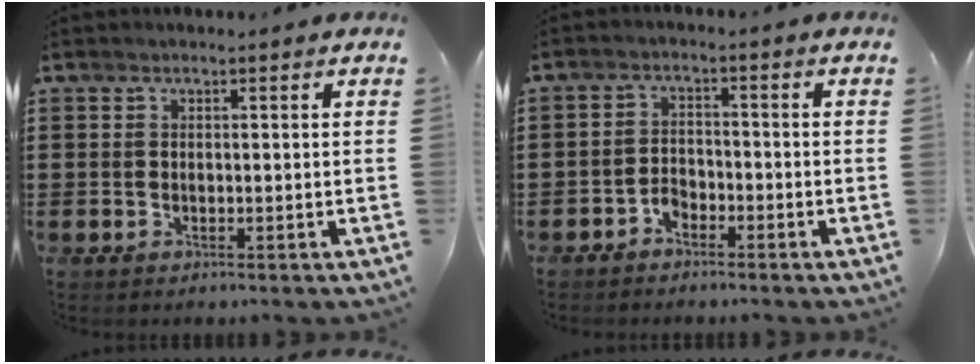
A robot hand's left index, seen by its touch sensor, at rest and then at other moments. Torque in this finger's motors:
{"motor_torque": [0.10, 0.10, 0.07, 0.03]}